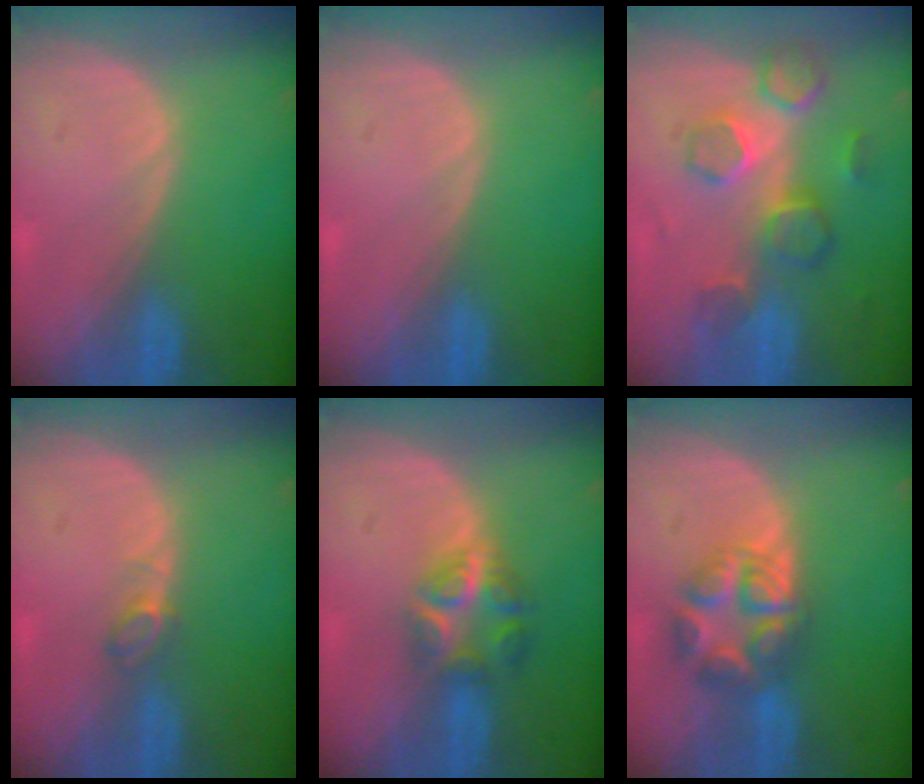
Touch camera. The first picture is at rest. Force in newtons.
{"total": 0.0}
{"total": 8.7, "press": 7.6, "slide": 4.3}
{"total": 2.0, "press": 1.9, "slide": 0.4}
{"total": 5.8, "press": 5.6, "slide": 1.5}
{"total": 6.7, "press": 6.7, "slide": 0.3}